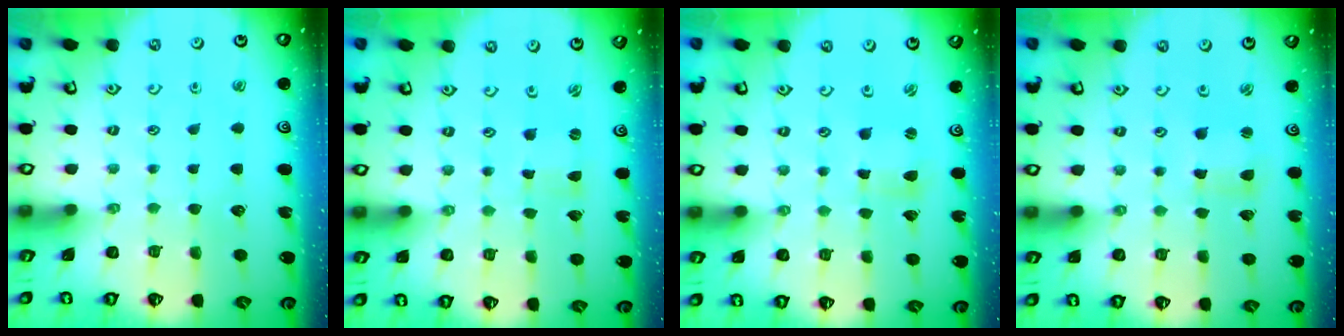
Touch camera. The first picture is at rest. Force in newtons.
{"total": 0.0}
{"total": 1.6, "press": 1.6, "slide": 0.3}
{"total": 2.2, "press": 2.2, "slide": 0.3}